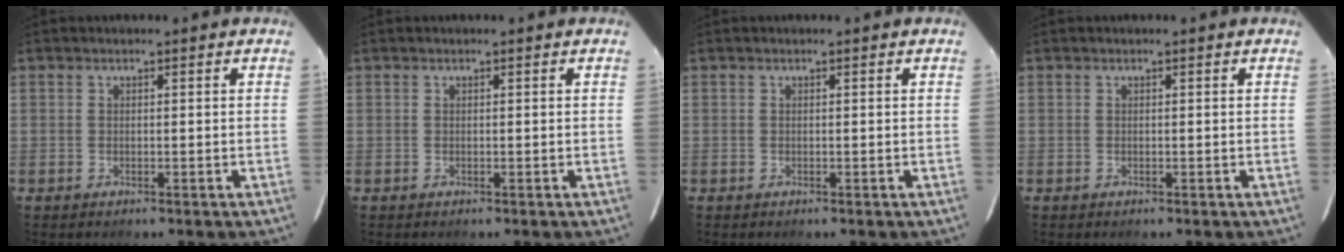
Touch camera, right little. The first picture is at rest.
{"total": 0.0}
{"total": 0.0}
{"total": 0.0}